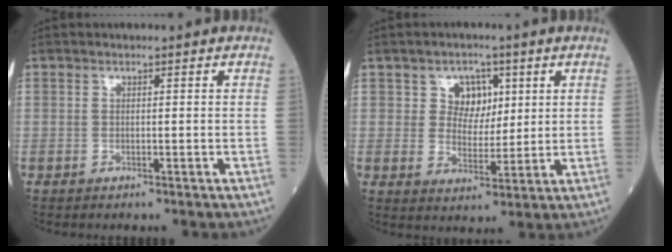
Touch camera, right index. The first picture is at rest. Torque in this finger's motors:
{"motor_torque": [0.03, 0.01, 0.06, 0.03]}